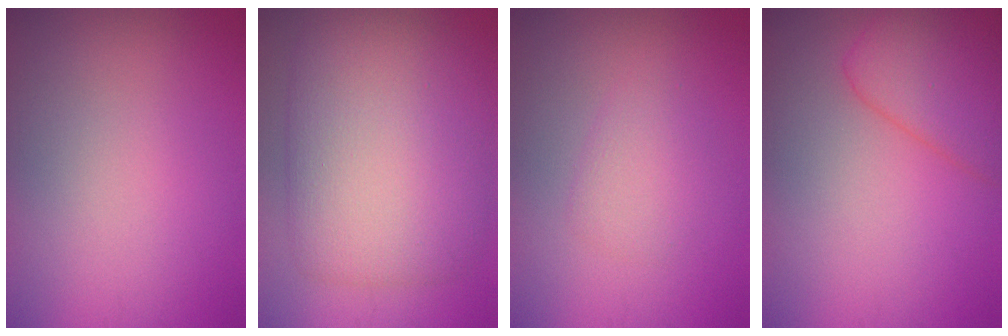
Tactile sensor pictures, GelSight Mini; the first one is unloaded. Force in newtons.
{"total": 9.3, "press": 9.3, "slide": 0.2}
{"total": 1.8, "press": 1.8, "slide": 0.0}
{"total": 4.8, "press": 4.8, "slide": 0.3}